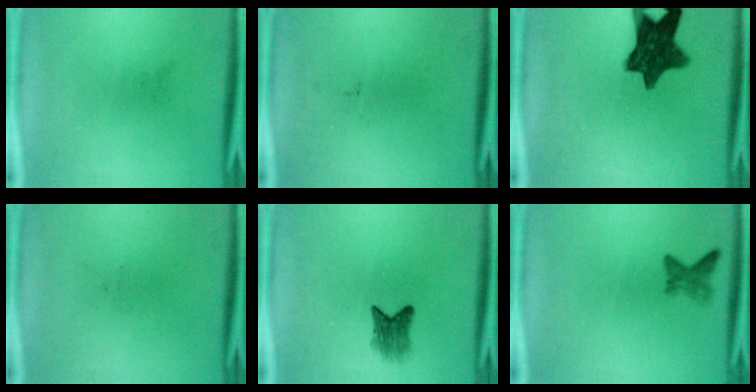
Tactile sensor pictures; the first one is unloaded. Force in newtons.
{"total": 0.0}
{"total": 11.3}
{"total": 0.0}
{"total": 2.9}
{"total": 2.0}